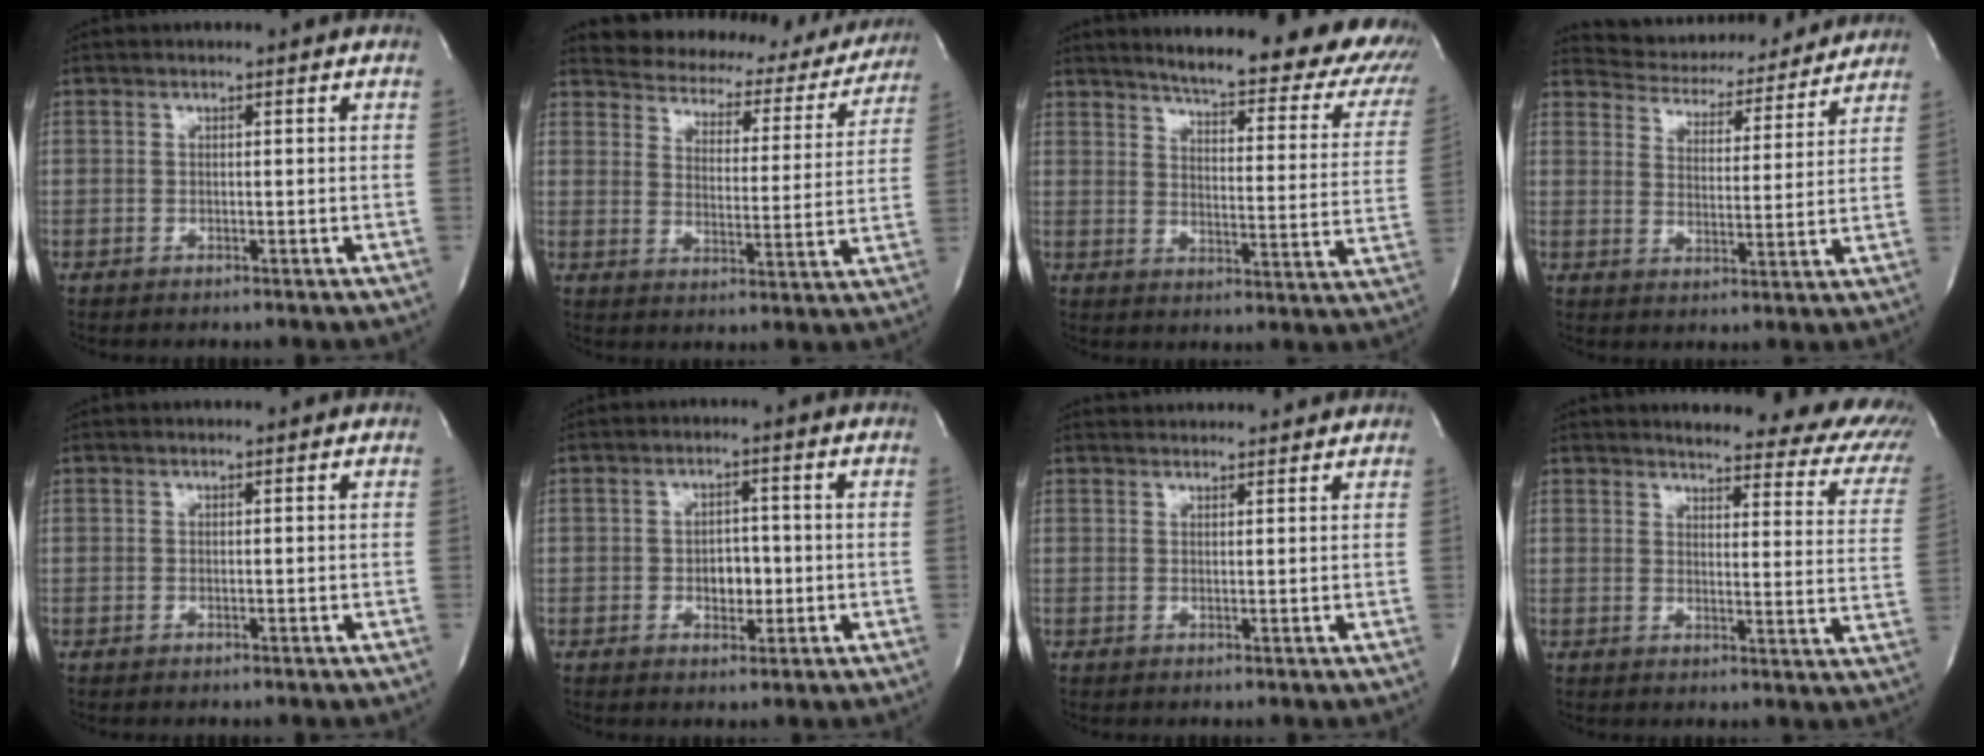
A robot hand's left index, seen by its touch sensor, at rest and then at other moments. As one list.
[{"total": 20.4, "force": [18.8, 6.6, 4.5], "torque": [-0.051, -0.030, 0.221]}, {"total": 26.9, "force": [23.6, 5.6, 11.7], "torque": [-0.156, -0.085, 0.264]}, {"total": 15.5, "force": [14.8, 3.8, 2.9], "torque": [-0.033, 0.001, 0.199]}, {"total": 0.0}, {"total": 3.6, "force": [-0.7, 2.3, 2.7], "torque": [-0.031, 0.002, -0.007]}, {"total": 6.0, "force": [6.0, 0.5, 0.9], "torque": [-0.014, 0.027, 0.074]}, {"total": 20.3, "force": [18.0, 4.4, 8.4], "torque": [-0.087, -0.063, 0.179]}]